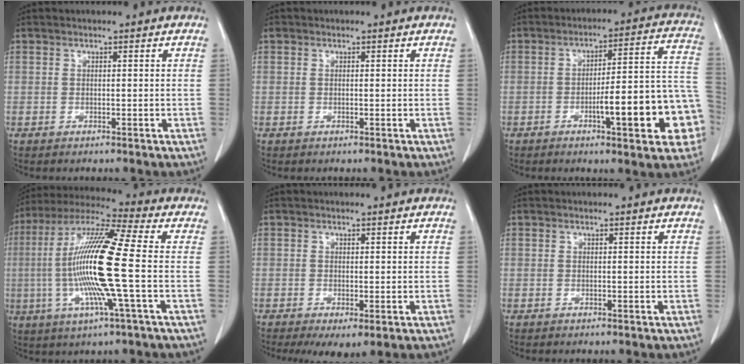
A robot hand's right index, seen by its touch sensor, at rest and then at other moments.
{"total": 0.0}
{"total": 15.5, "force": [-5.1, 2.5, 14.4], "torque": [-0.146, 0.033, -0.063]}
{"total": 17.4, "force": [-1.8, 0.0, 17.3], "torque": [-0.353, -0.004, -0.048]}
{"total": 3.7, "force": [-1.6, 1.4, 3.1], "torque": [-0.044, -0.010, -0.016]}
{"total": 0.0}